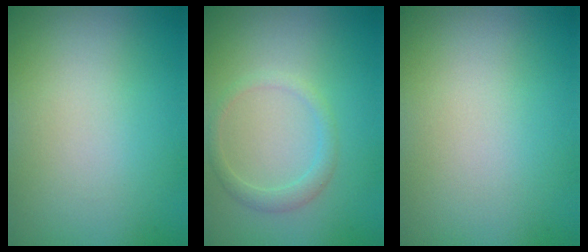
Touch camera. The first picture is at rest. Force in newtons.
{"total": 1.5, "press": 1.5, "slide": 0.1}
{"total": 0.0}